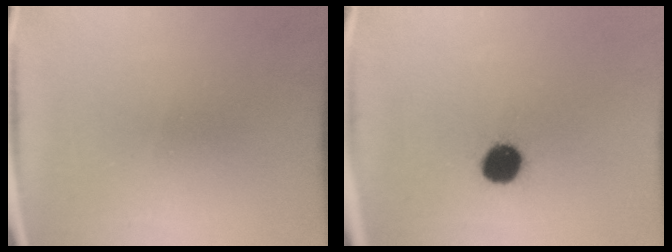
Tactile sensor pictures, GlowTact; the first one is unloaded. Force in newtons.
{"total": 8.5}